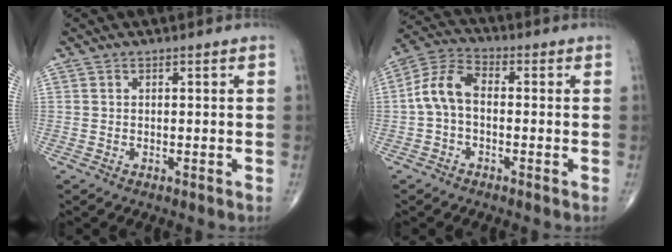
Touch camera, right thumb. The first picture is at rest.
{"total": 7.7, "force": [-0.7, 4.5, 6.1], "torque": [-0.119, 0.026, -0.026]}